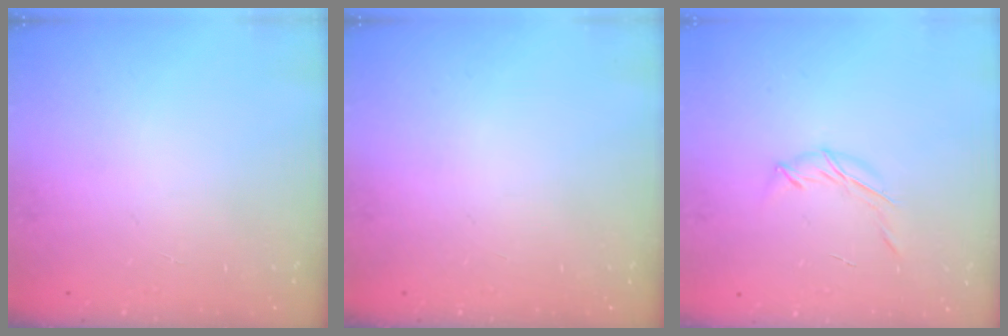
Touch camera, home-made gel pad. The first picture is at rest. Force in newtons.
{"total": 0.0}
{"total": 6.0, "press": 6.0, "slide": 0.8}